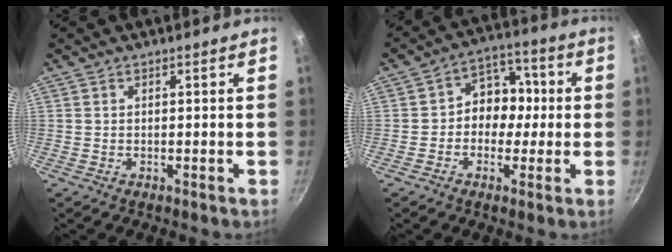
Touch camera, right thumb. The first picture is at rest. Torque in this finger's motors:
{"motor_torque": [-0.14, 0.31, 0.18, 0.05, 0.02]}